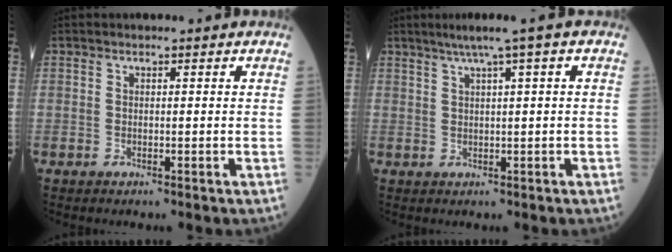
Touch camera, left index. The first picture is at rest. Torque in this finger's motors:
{"motor_torque": [0.05, -0.05, -0.01, 0.01]}